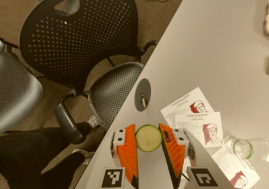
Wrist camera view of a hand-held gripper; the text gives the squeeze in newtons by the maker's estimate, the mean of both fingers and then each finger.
{"total": 9.5, "left": 9.7, "right": 9.4}